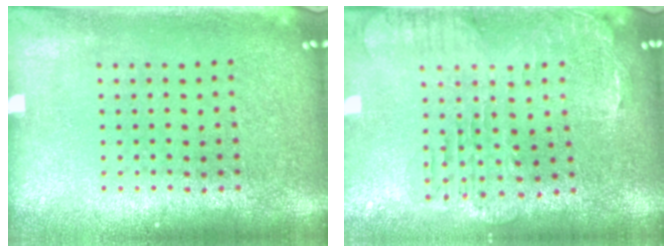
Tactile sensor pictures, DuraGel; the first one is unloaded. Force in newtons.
{"total": 1.4, "press": 1.4, "slide": 0.4}